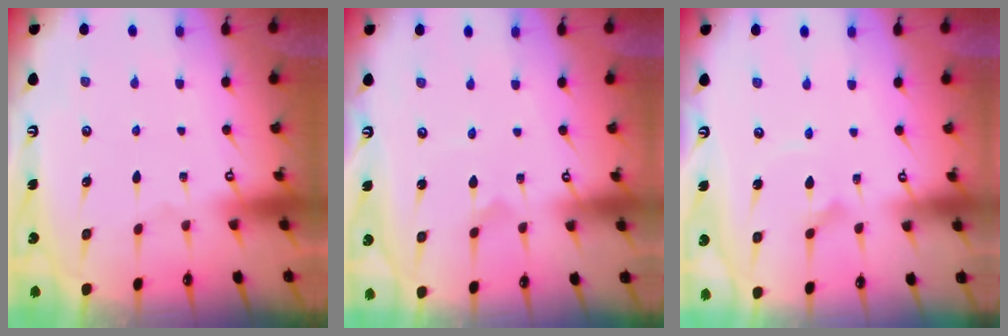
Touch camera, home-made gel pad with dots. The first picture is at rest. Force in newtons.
{"total": 0.7, "press": 0.7, "slide": 0.0}
{"total": 2.6, "press": 2.6, "slide": 0.3}